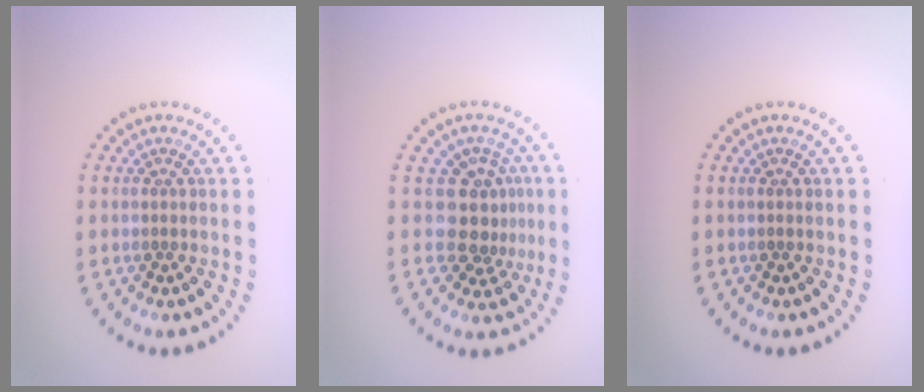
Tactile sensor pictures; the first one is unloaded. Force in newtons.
{"total": 3.6, "press": 2.7, "slide": 2.4}
{"total": 0.0}